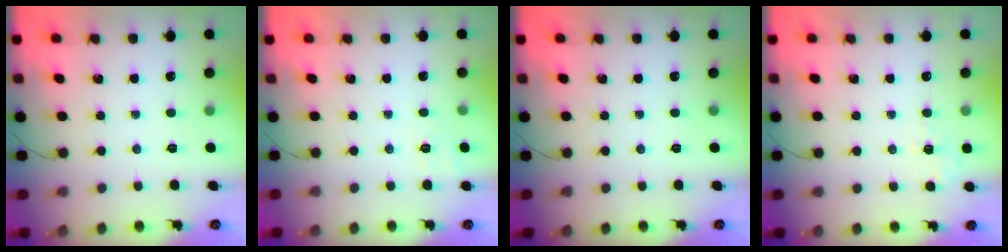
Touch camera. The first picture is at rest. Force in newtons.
{"total": 6.6, "press": 6.4, "slide": 1.8}
{"total": 0.0}
{"total": 2.0, "press": 1.2, "slide": 1.6}